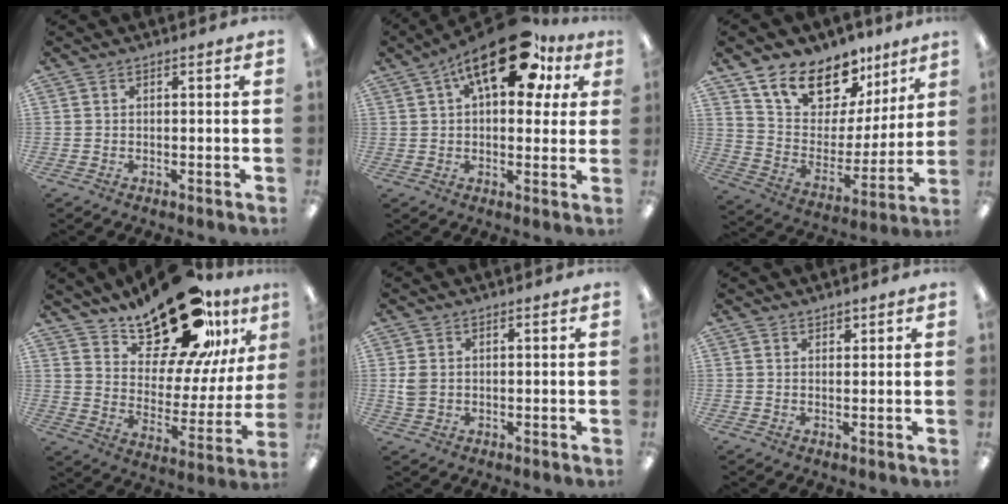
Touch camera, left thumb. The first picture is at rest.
{"total": 18.4, "force": [8.7, 8.5, 13.7], "torque": [-0.199, -0.029, 0.143]}
{"total": 15.5, "force": [12.0, 8.4, 5.1], "torque": [-0.109, -0.089, 0.222]}
{"total": 22.4, "force": [17.7, 8.1, 11.1], "torque": [-0.170, -0.114, 0.300]}
{"total": 3.1, "force": [0.2, 2.3, 2.1], "torque": [-0.034, 0.003, 0.000]}
{"total": 1.2, "force": [1.1, 0.6, 0.2], "torque": [0.005, -0.004, 0.019]}